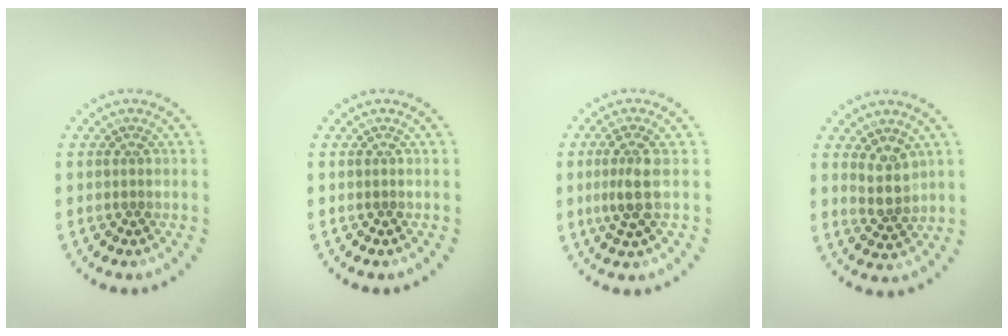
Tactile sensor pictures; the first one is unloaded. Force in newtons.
{"total": 0.0}
{"total": 2.5, "press": 2.1, "slide": 1.3}
{"total": 2.5, "press": 2.0, "slide": 1.4}